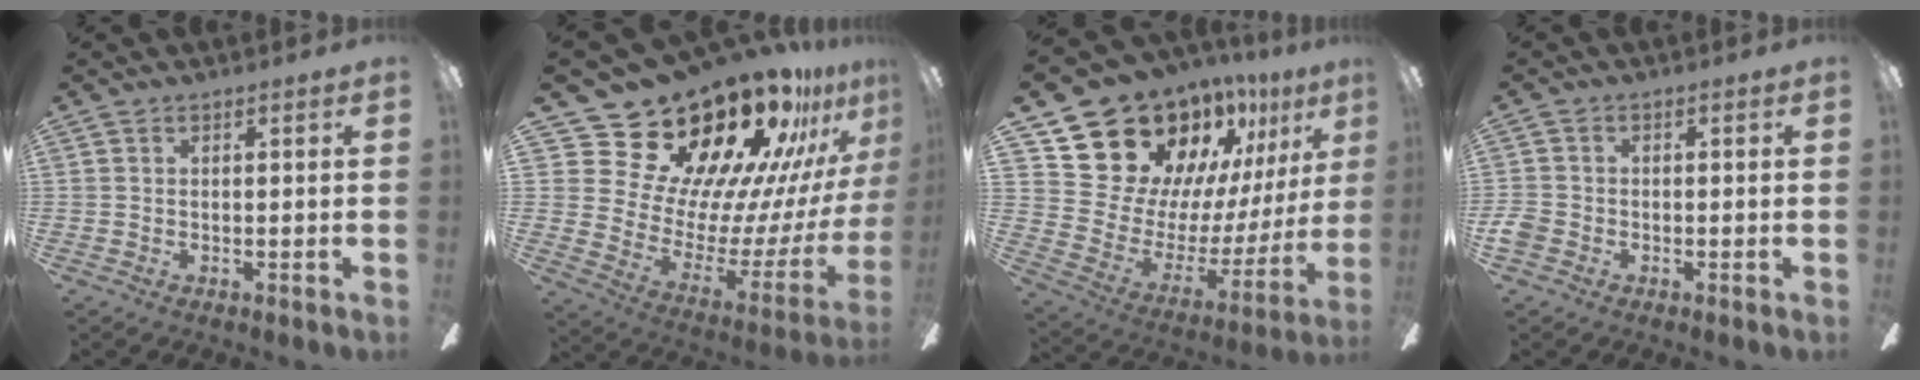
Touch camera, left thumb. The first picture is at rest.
{"total": 27.9, "force": [21.8, 13.2, 11.4], "torque": [-0.154, -0.193, 0.423]}
{"total": 21.7, "force": [18.1, 10.5, 5.5], "torque": [-0.100, -0.145, 0.346]}
{"total": 3.2, "force": [-1.4, 2.5, 1.4], "torque": [-0.026, 0.008, -0.027]}